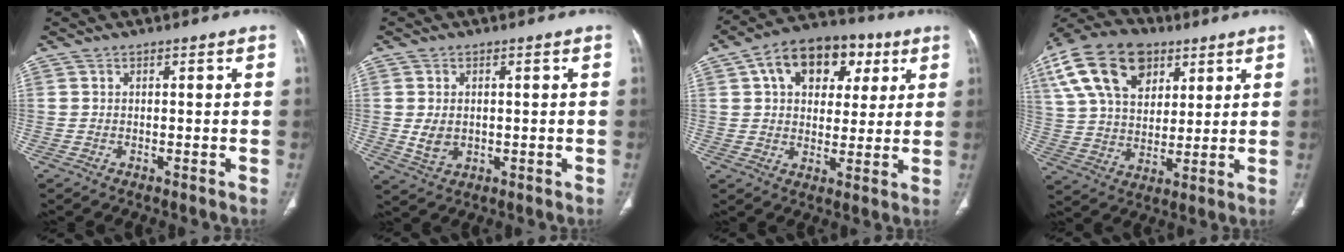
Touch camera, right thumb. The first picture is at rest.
{"total": 4.1, "force": [0.1, 3.0, 2.9], "torque": [-0.048, -0.005, 0.011]}
{"total": 15.7, "force": [5.9, 10.7, 9.9], "torque": [-0.111, 0.009, 0.089]}
{"total": 20.5, "force": [9.3, 13.2, 12.6], "torque": [-0.237, 0.000, 0.166]}